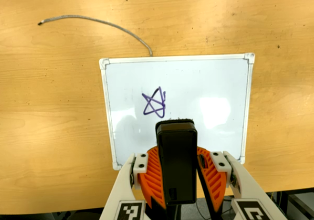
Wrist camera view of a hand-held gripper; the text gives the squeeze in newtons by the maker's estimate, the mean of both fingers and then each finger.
{"total": 9.7, "left": 9.9, "right": 9.5}